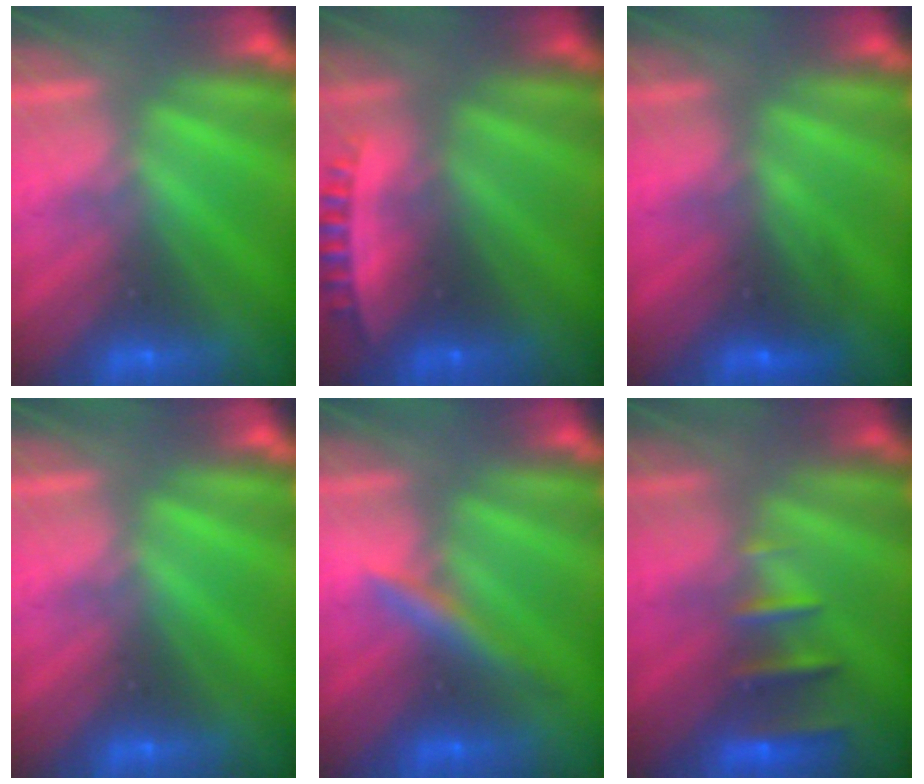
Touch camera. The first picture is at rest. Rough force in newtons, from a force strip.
{"total": 2.7}
{"total": 2.7}
{"total": 0.0}
{"total": 2.9}
{"total": 2.4}